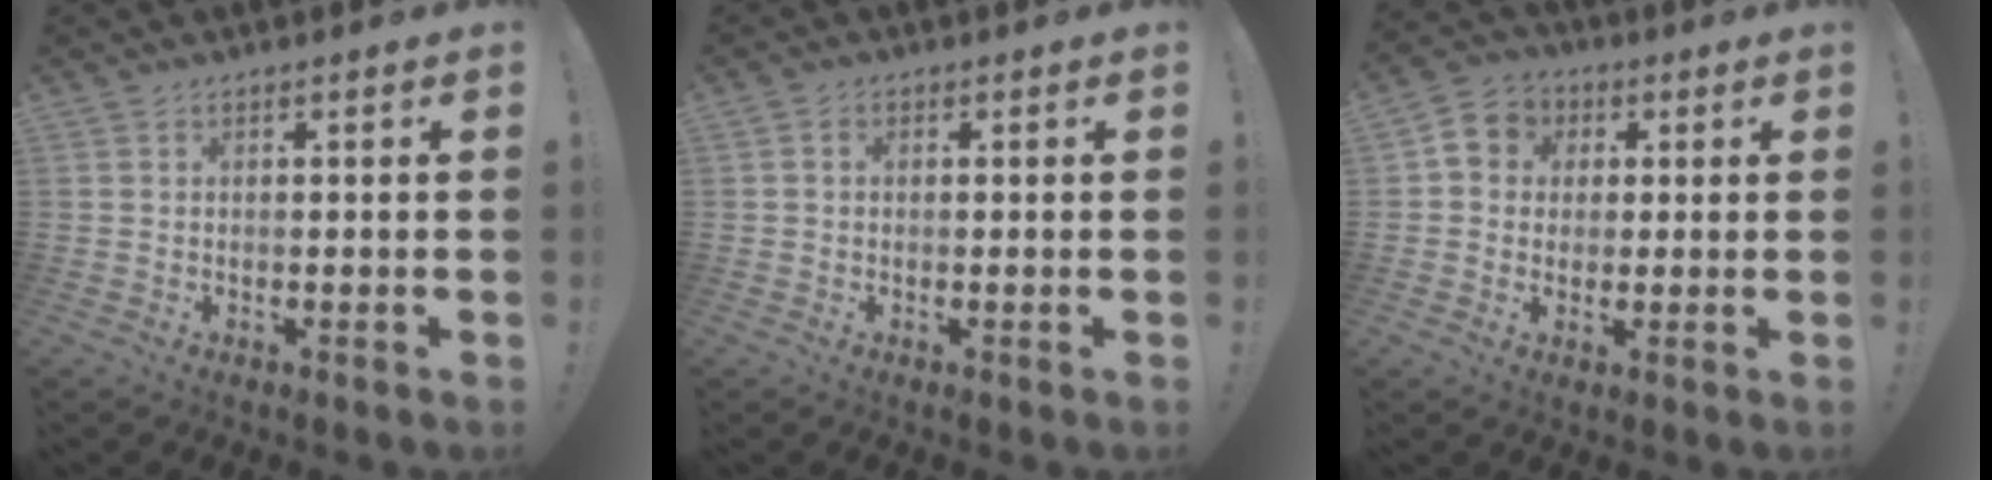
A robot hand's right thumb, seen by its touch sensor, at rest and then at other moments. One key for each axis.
{"total": 1.2, "fx": -0.1, "fy": 1.0, "fz": 0.7, "tx": -0.009, "ty": 0.002, "tz": -0.003}
{"total": 7.4, "fx": 1.1, "fy": 6.8, "fz": 2.6, "tx": -0.031, "ty": 0.006, "tz": 0.026}